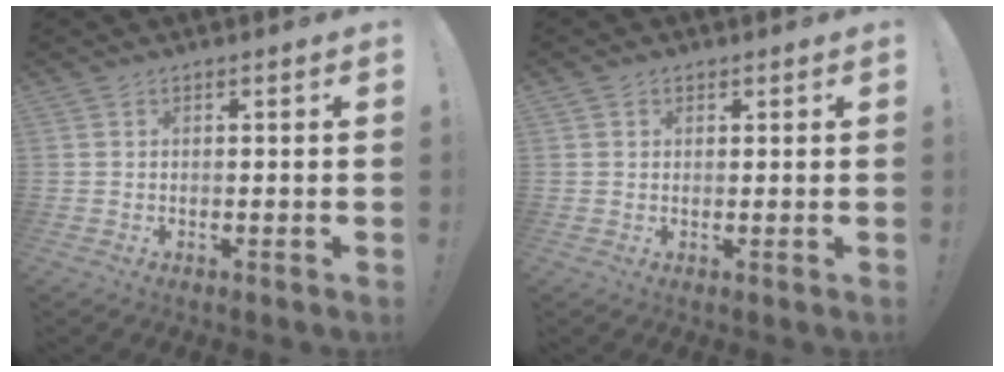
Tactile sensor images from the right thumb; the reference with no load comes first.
{"total": 1.1, "force": [0.7, 0.9, 0.1], "torque": [0.003, -0.001, 0.012]}